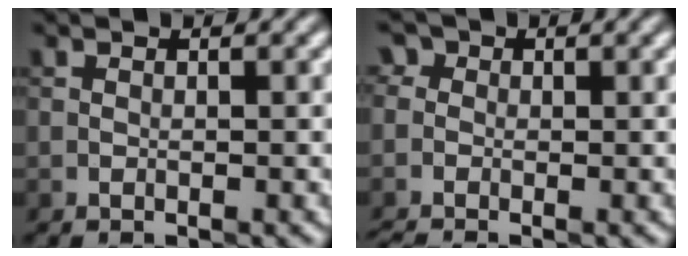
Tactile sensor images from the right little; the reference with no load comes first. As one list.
[{"total": 2.6, "force": [-1.1, 2.0, 1.3], "torque": [-0.017, 0.011, -0.034]}]